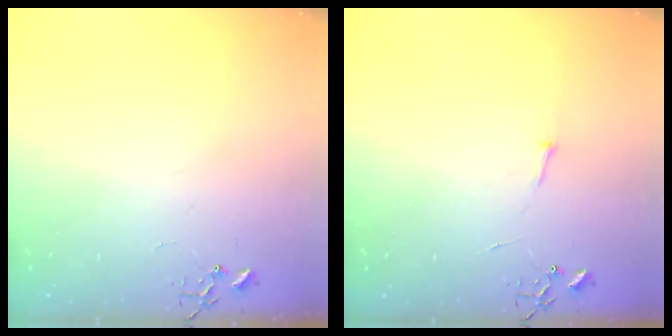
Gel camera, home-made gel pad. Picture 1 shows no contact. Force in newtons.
{"total": 2.9, "press": 2.9, "slide": 0.4}